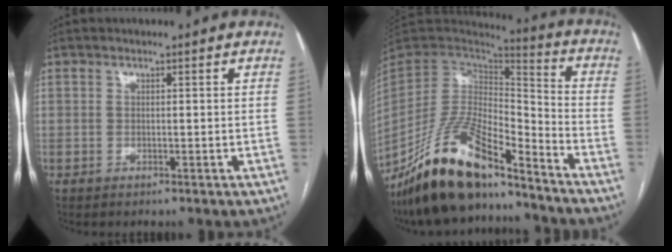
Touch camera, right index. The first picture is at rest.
{"total": 18.9, "force": [-14.6, 5.1, 10.8], "torque": [-0.213, 0.005, -0.266]}